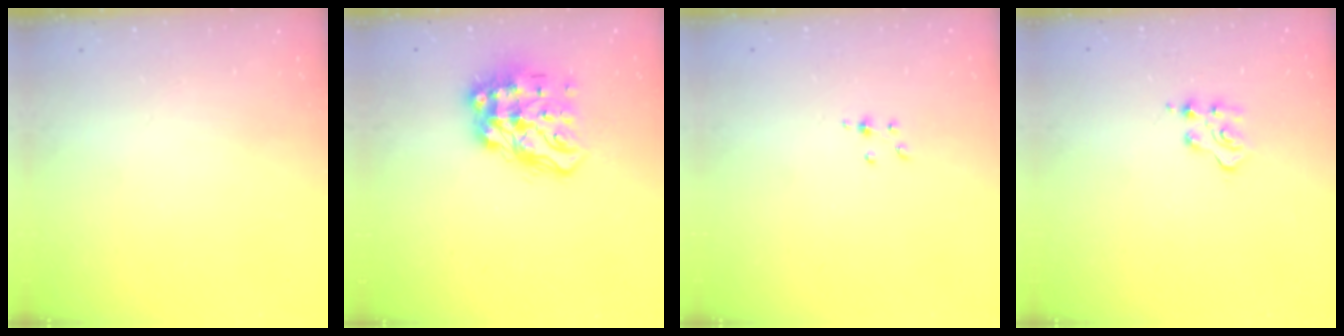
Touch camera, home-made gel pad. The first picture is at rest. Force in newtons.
{"total": 14.5, "press": 14.5, "slide": 0.7}
{"total": 2.4, "press": 2.4, "slide": 0.3}
{"total": 3.7, "press": 3.7, "slide": 0.5}